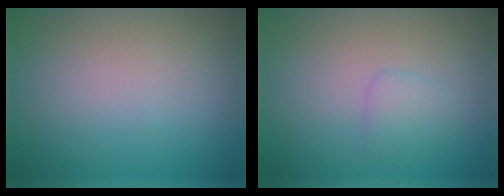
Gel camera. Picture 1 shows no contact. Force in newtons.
{"total": 1.5, "press": 1.5, "slide": 0.1}